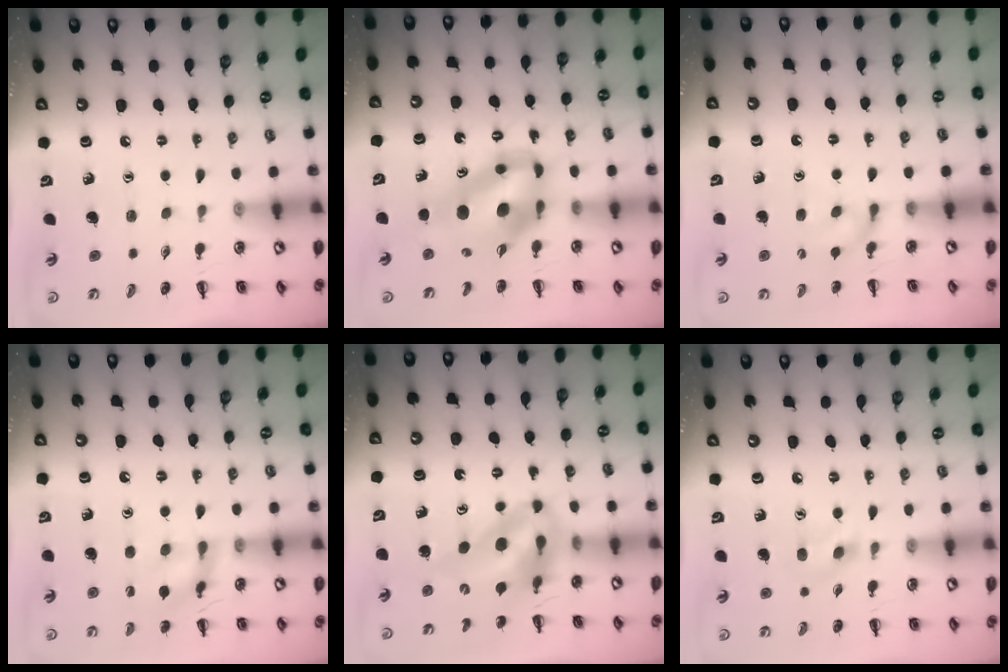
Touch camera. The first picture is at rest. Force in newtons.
{"total": 10.2, "press": 9.7, "slide": 3.0}
{"total": 5.1, "press": 4.8, "slide": 1.7}
{"total": 13.7, "press": 13.6, "slide": 2.0}
{"total": 12.2, "press": 11.6, "slide": 3.8}
{"total": 5.1, "press": 4.8, "slide": 1.7}